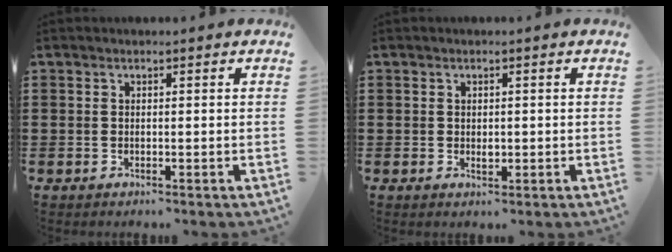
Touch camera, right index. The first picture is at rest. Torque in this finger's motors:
{"motor_torque": [0.60, 0.44, 0.01, 0.00]}